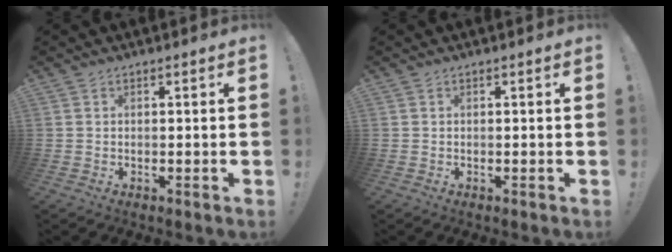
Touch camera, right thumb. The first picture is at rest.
{"total": 0.0}